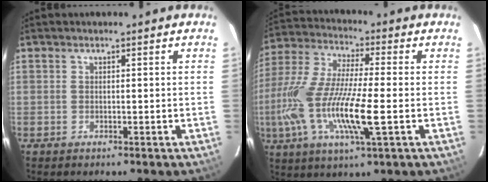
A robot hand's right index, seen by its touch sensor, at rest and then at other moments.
{"total": 18.5, "force": [-4.1, 3.6, 17.7], "torque": [-0.356, -0.019, -0.084]}